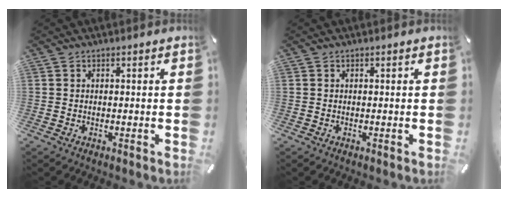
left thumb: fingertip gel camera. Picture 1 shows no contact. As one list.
[{"total": 0.0}]